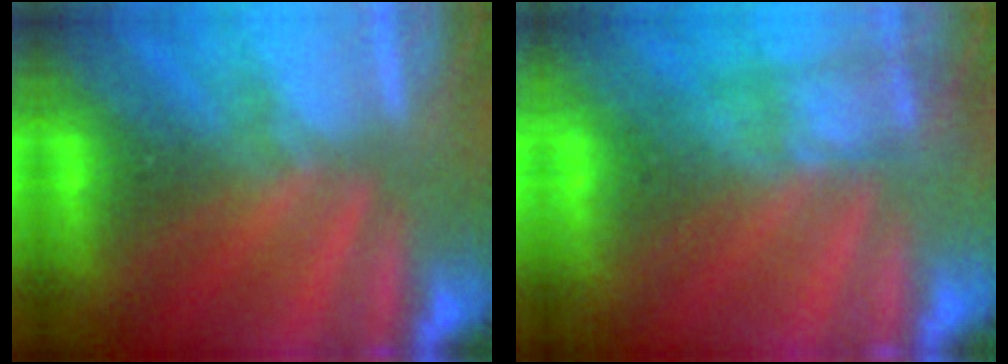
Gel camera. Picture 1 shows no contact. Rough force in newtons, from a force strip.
{"total": 7.7}